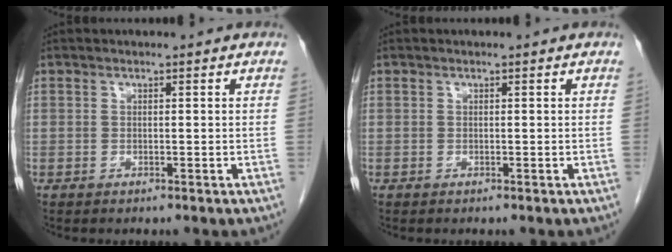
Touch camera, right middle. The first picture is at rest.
{"total": 0.0}